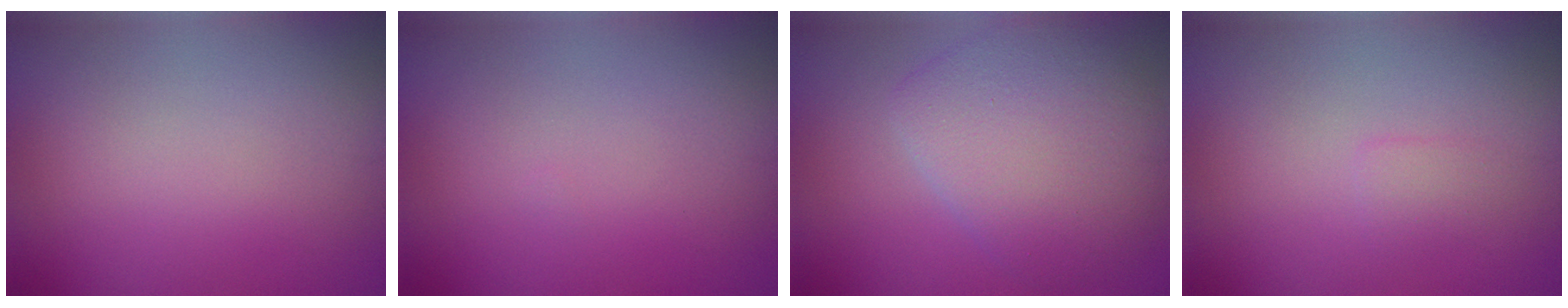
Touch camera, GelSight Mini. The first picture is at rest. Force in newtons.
{"total": 0.0}
{"total": 6.6, "press": 6.6, "slide": 0.2}
{"total": 0.9, "press": 0.9, "slide": 0.1}